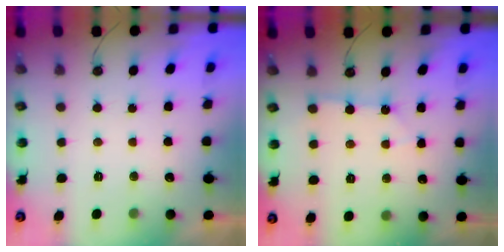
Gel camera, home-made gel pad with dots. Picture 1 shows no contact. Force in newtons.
{"total": 2.4, "press": 2.4, "slide": 0.3}